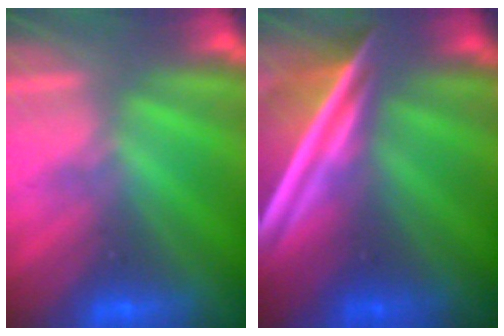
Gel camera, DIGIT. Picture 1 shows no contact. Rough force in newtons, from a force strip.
{"total": 7.5}